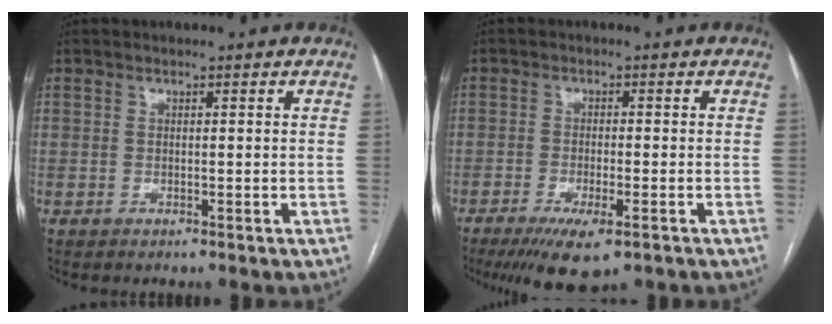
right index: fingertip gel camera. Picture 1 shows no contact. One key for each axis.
{"total": 7.9, "fx": -4.9, "fy": 1.8, "fz": 5.9, "tx": -0.099, "ty": -0.018, "tz": -0.075}